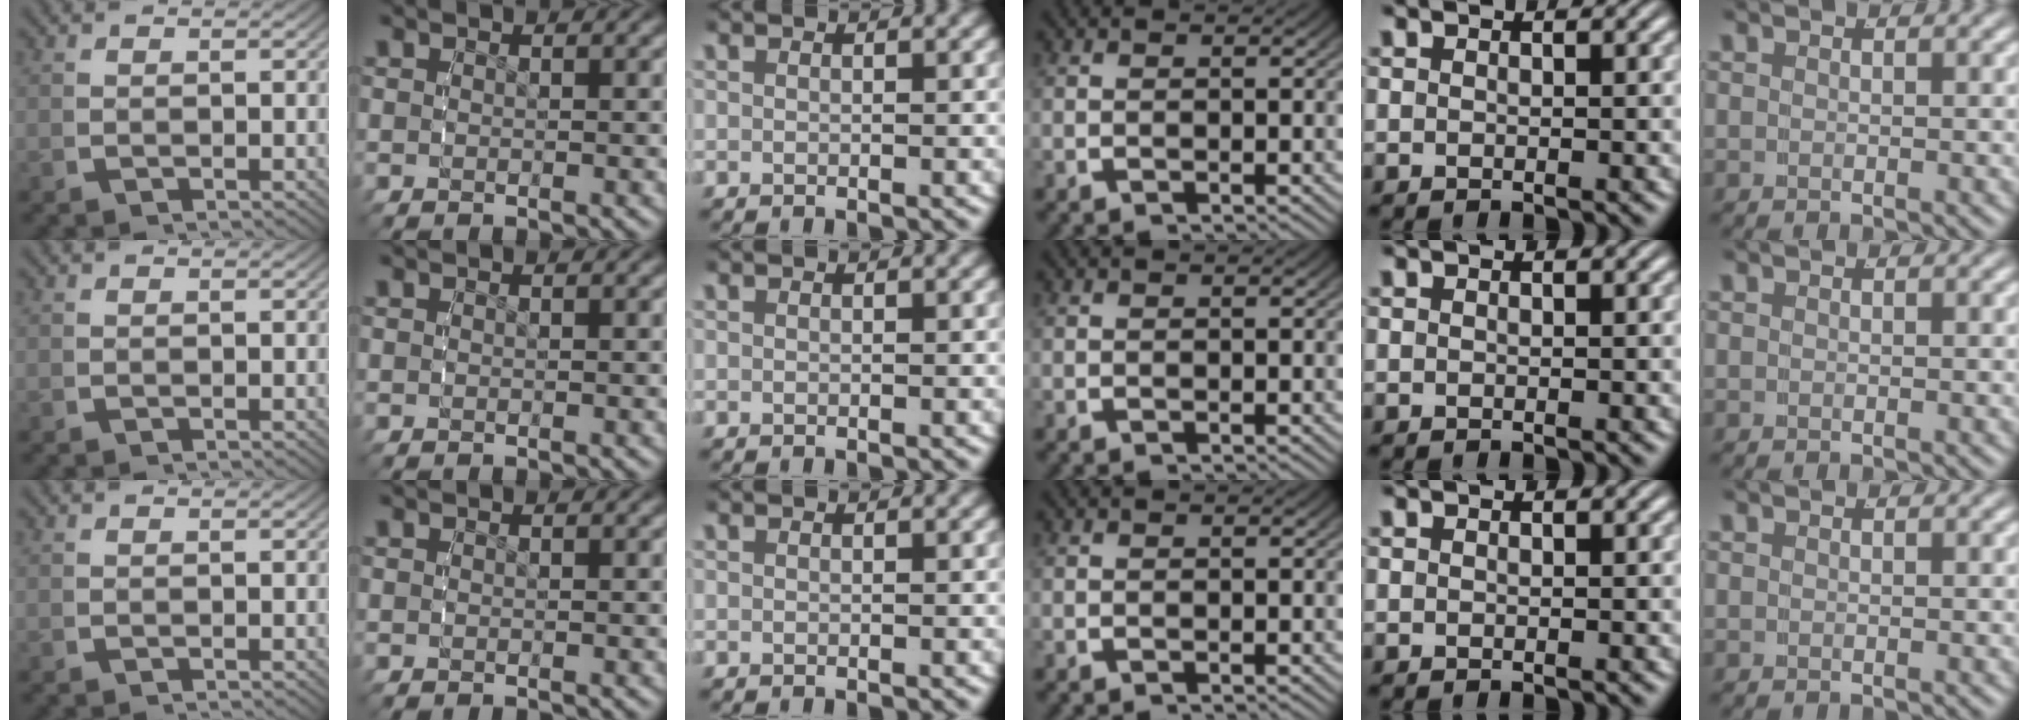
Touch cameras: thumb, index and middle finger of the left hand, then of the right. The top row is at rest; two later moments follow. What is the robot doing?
{"motion": "reach", "object": "photo album"}